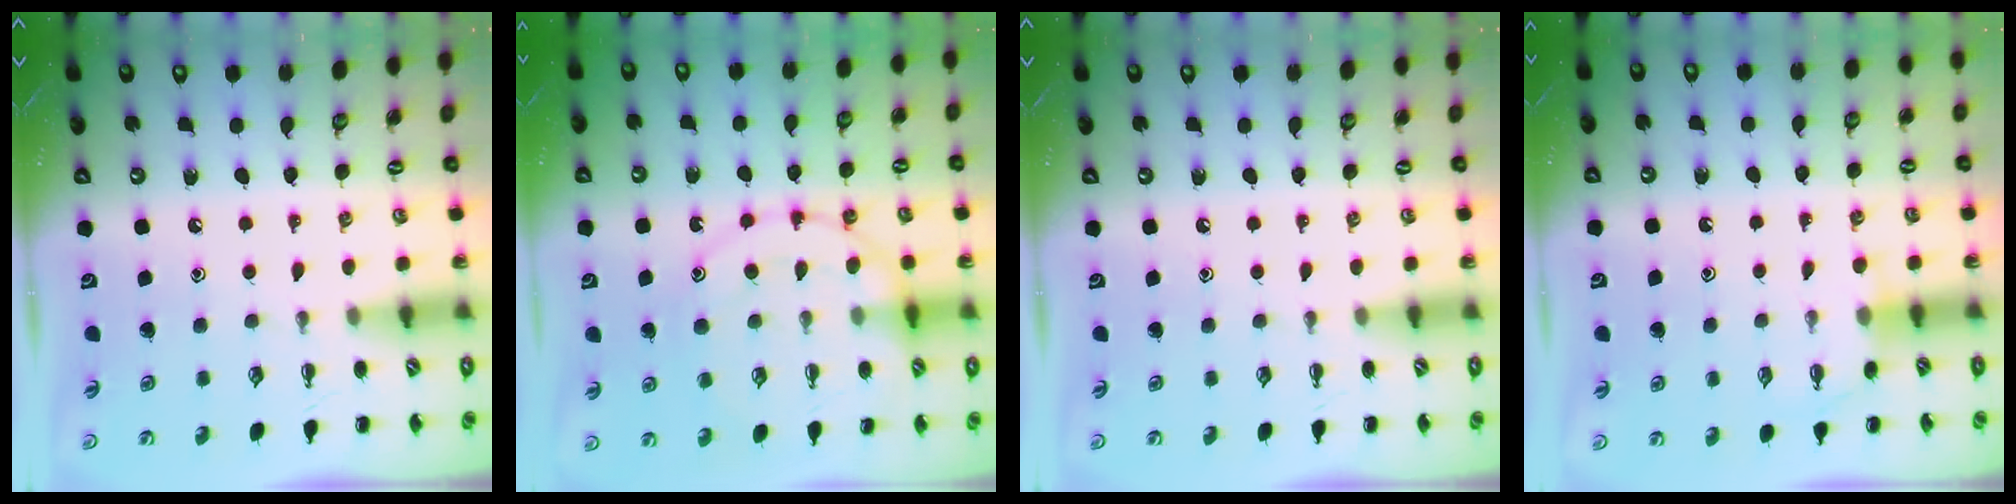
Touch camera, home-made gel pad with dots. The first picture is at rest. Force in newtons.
{"total": 13.9, "press": 13.8, "slide": 1.3}
{"total": 0.0}
{"total": 4.8, "press": 4.6, "slide": 1.2}